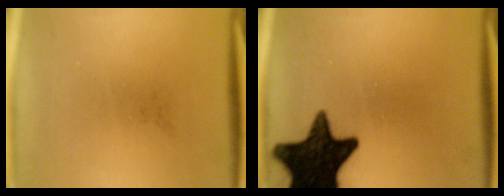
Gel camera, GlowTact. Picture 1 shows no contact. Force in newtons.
{"total": 17.6}